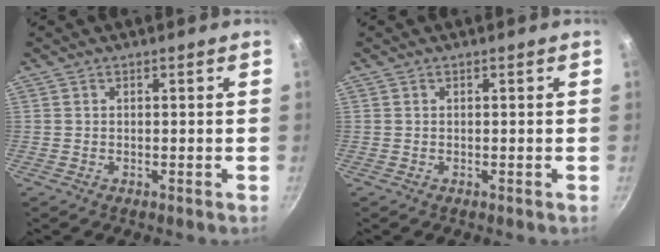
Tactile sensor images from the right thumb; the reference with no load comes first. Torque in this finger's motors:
{"motor_torque": [-0.01, 0.01, -0.24, 0.24, 0.00]}